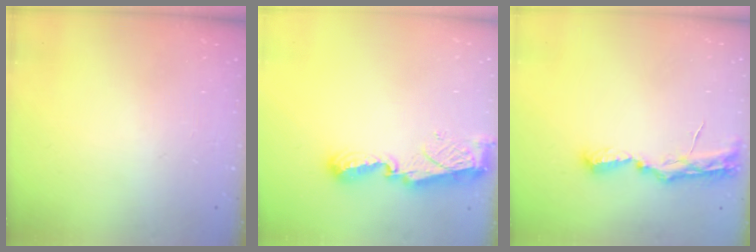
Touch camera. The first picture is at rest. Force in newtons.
{"total": 8.1, "press": 8.1, "slide": 0.9}
{"total": 8.0, "press": 8.0, "slide": 0.7}